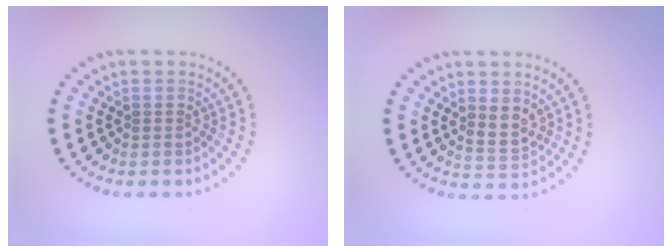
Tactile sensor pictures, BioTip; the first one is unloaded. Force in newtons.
{"total": 2.1, "press": 1.7, "slide": 1.3}